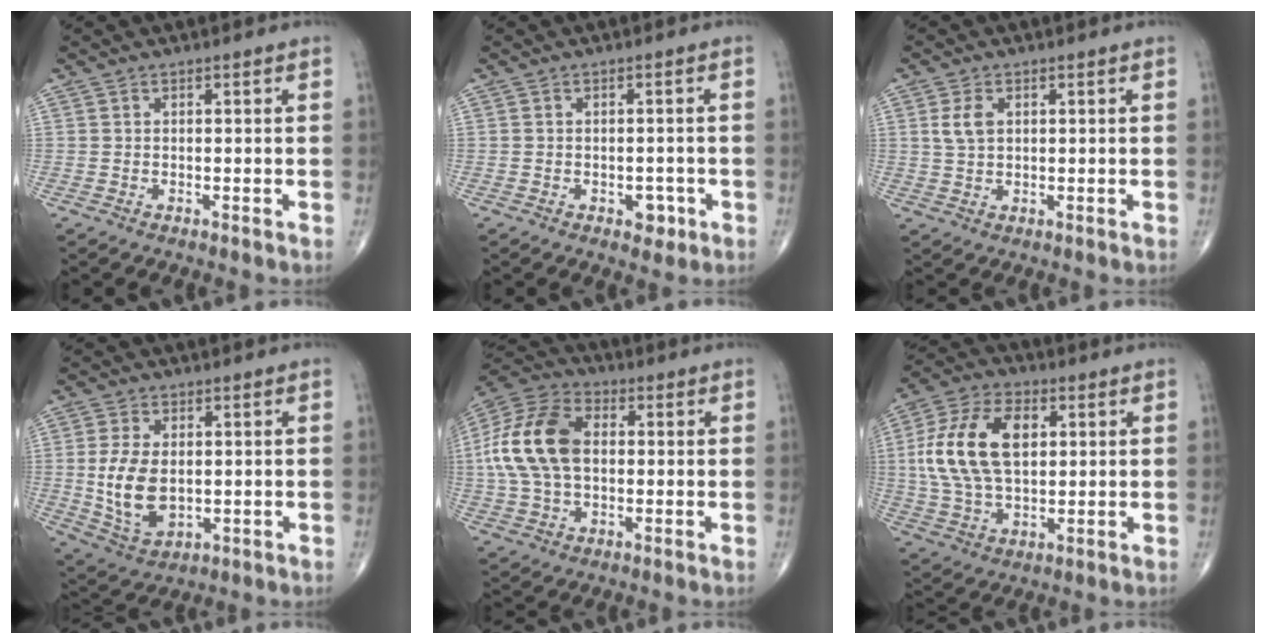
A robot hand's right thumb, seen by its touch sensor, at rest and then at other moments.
{"total": 3.0, "force": [-1.2, 2.0, 1.9], "torque": [-0.008, 0.004, -0.013]}
{"total": 3.6, "force": [1.0, 2.2, 2.6], "torque": [-0.053, 0.000, 0.021]}
{"total": 10.6, "force": [0.1, 6.4, 8.4], "torque": [-0.158, -0.011, 0.015]}
{"total": 16.6, "force": [1.2, 10.6, 12.7], "torque": [-0.253, 0.026, 0.017]}
{"total": 17.4, "force": [3.0, 10.2, 13.7], "torque": [-0.259, 0.008, 0.053]}